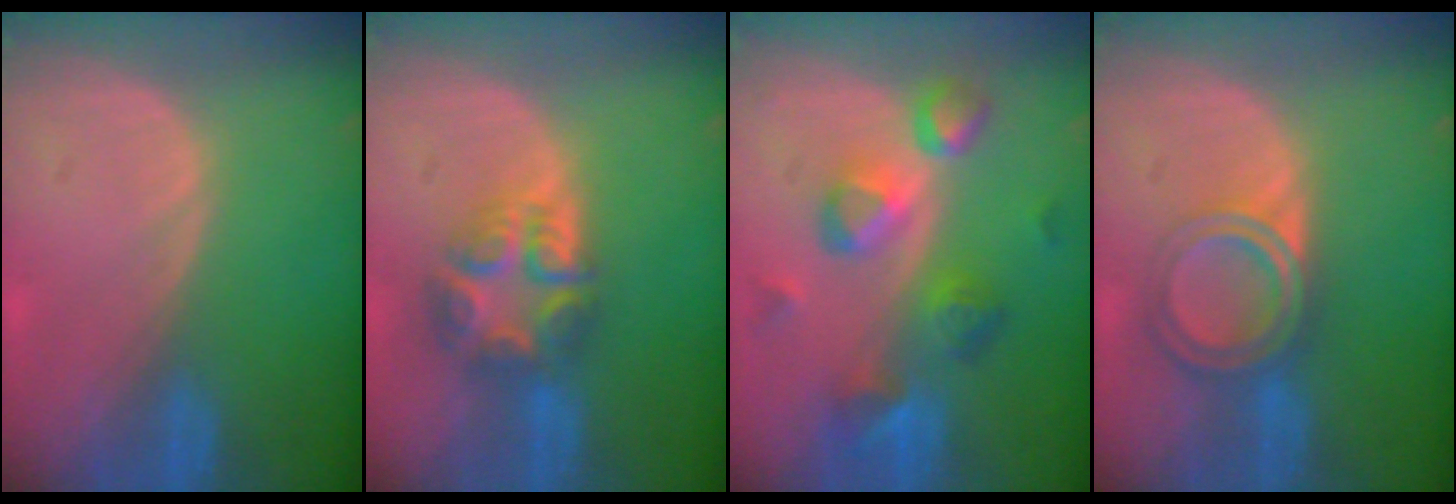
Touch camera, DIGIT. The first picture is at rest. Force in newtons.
{"total": 7.6, "press": 6.7, "slide": 3.6}
{"total": 9.4, "press": 8.2, "slide": 4.6}
{"total": 6.4, "press": 5.4, "slide": 3.4}